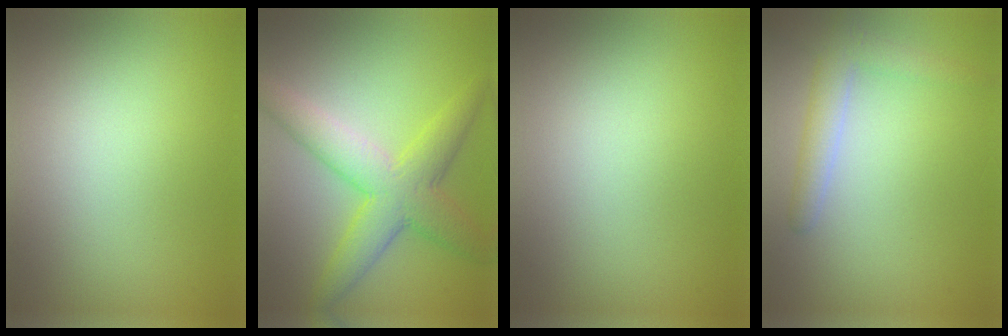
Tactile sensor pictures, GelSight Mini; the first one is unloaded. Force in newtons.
{"total": 6.4, "press": 6.4, "slide": 0.1}
{"total": 0.0}
{"total": 3.0, "press": 3.0, "slide": 0.1}